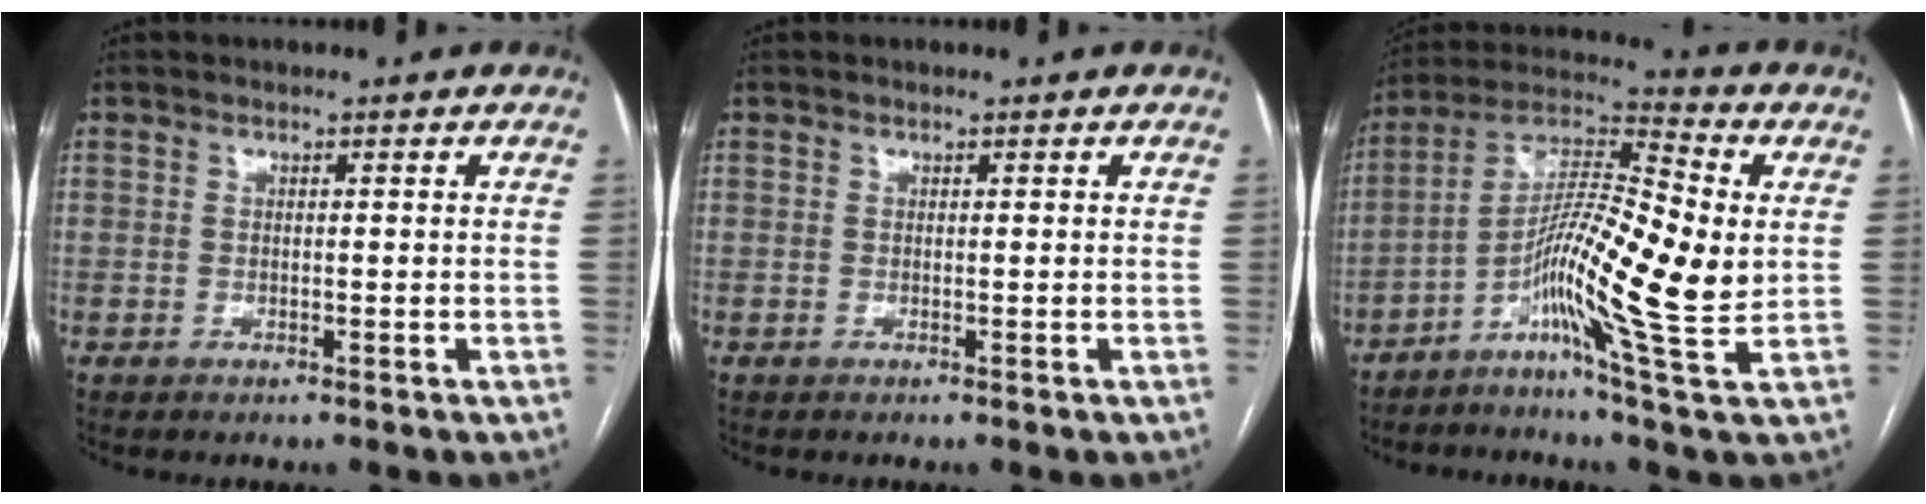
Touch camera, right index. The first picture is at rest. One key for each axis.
{"total": 0.0}
{"total": 16.8, "fx": -1.8, "fy": 1.1, "fz": 16.6, "tx": -0.310, "ty": 0.009, "tz": -0.045}